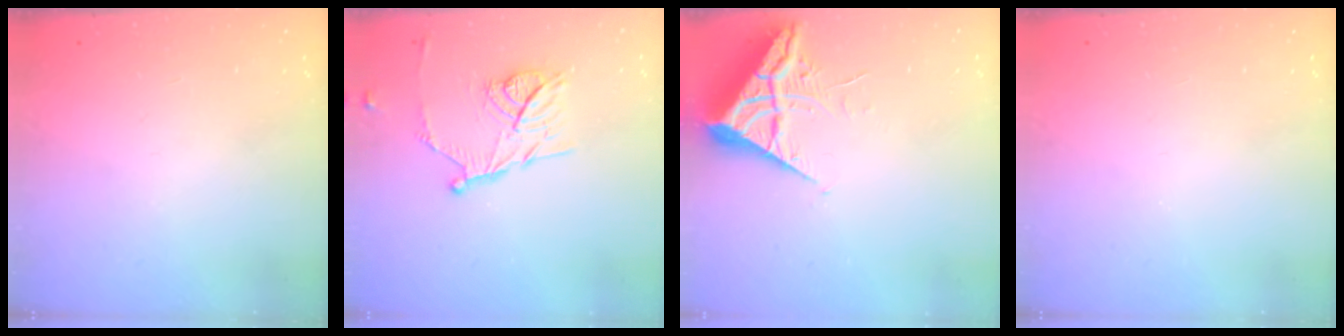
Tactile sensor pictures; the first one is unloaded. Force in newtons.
{"total": 13.2, "press": 13.2, "slide": 0.3}
{"total": 6.5, "press": 6.4, "slide": 0.7}
{"total": 0.0}